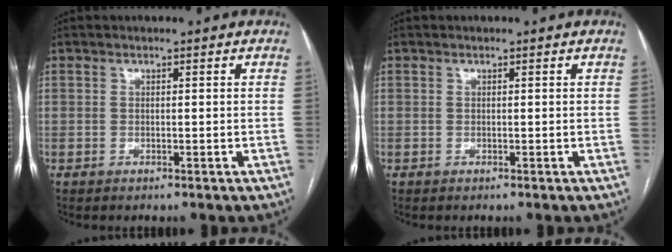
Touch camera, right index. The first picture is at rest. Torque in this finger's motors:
{"motor_torque": [0.00, 0.00, 0.00, 0.00]}